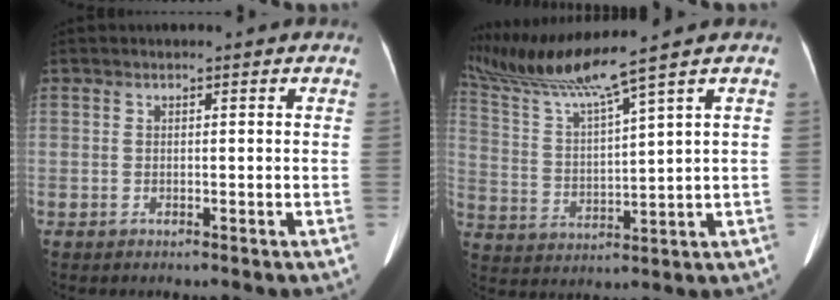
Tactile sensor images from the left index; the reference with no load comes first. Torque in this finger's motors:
{"motor_torque": [-0.34, -0.48, -0.01, 0.02]}